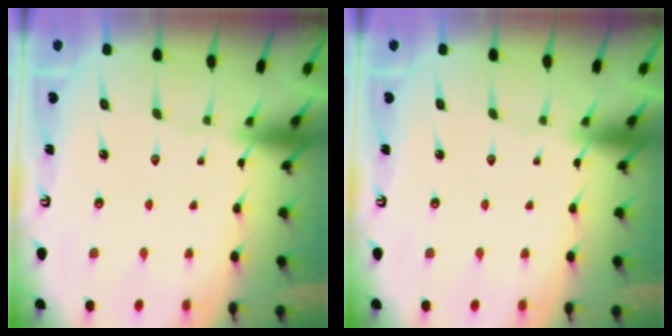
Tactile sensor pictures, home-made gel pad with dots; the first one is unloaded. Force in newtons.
{"total": 0.0}